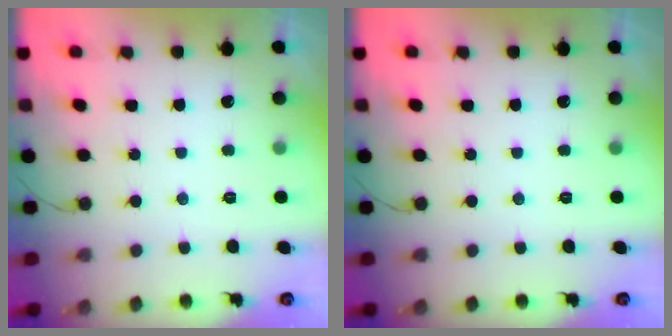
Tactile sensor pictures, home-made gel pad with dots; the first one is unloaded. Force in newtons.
{"total": 0.0}